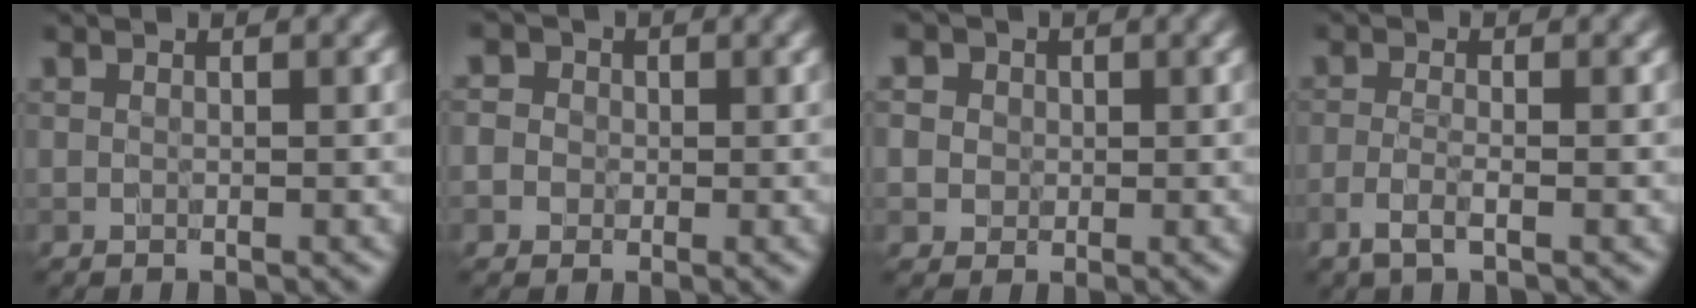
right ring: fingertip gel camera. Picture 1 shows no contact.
{"total": 3.9, "force": [0.7, 3.7, 1.1], "torque": [0.010, 0.031, -0.017]}
{"total": 4.0, "force": [1.6, 3.4, 1.4], "torque": [-0.008, 0.017, 0.010]}
{"total": 1.7, "force": [-1.0, 0.3, 1.3], "torque": [-0.024, -0.002, -0.027]}